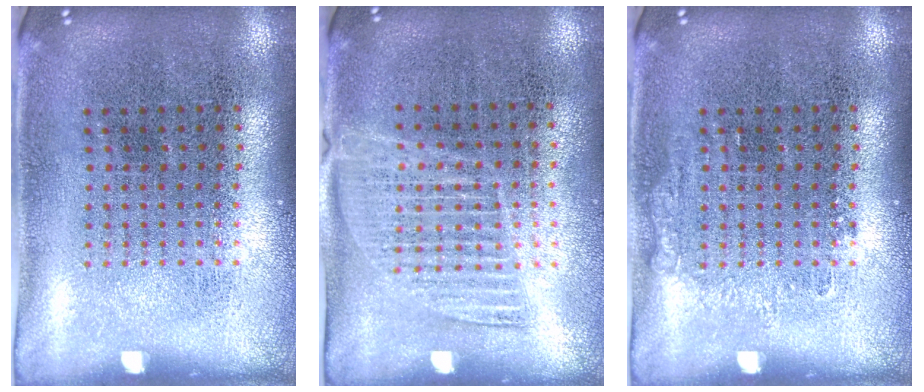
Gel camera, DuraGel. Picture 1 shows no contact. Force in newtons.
{"total": 1.3, "press": 1.1, "slide": 0.6}
{"total": 0.7, "press": 0.7, "slide": 0.2}